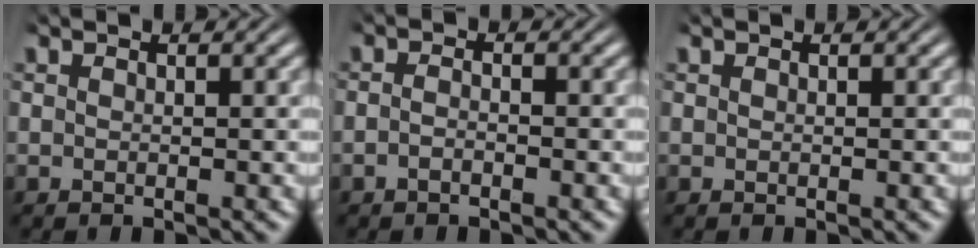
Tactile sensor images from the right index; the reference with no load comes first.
{"total": 1.2, "force": [-1.0, 0.1, 0.6], "torque": [-0.010, -0.002, -0.020]}
{"total": 0.0}